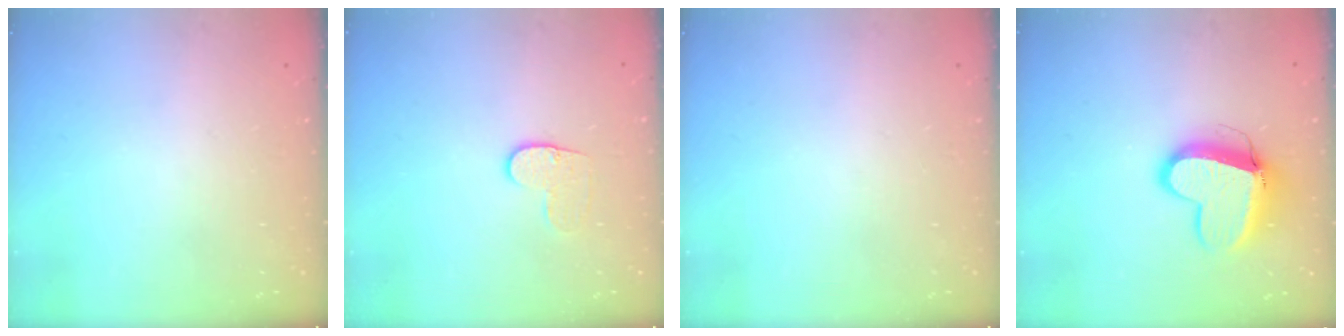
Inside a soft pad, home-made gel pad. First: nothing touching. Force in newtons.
{"total": 7.0, "press": 7.0, "slide": 0.7}
{"total": 0.0}
{"total": 12.4, "press": 12.3, "slide": 1.7}